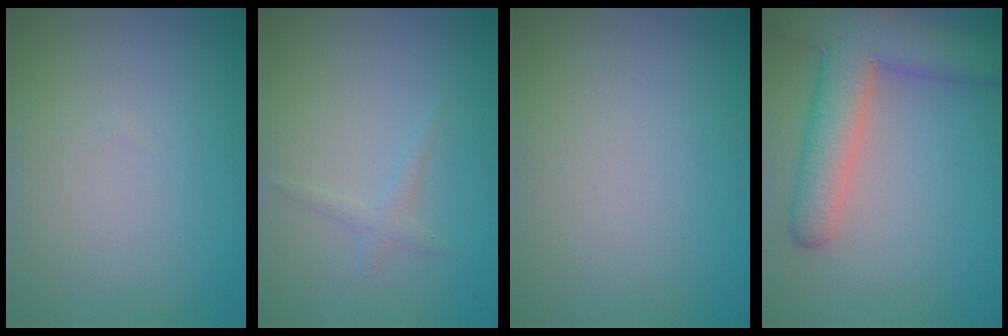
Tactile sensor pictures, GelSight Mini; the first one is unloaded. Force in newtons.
{"total": 1.0, "press": 1.0, "slide": 0.1}
{"total": 0.0}
{"total": 7.4, "press": 7.4, "slide": 0.5}